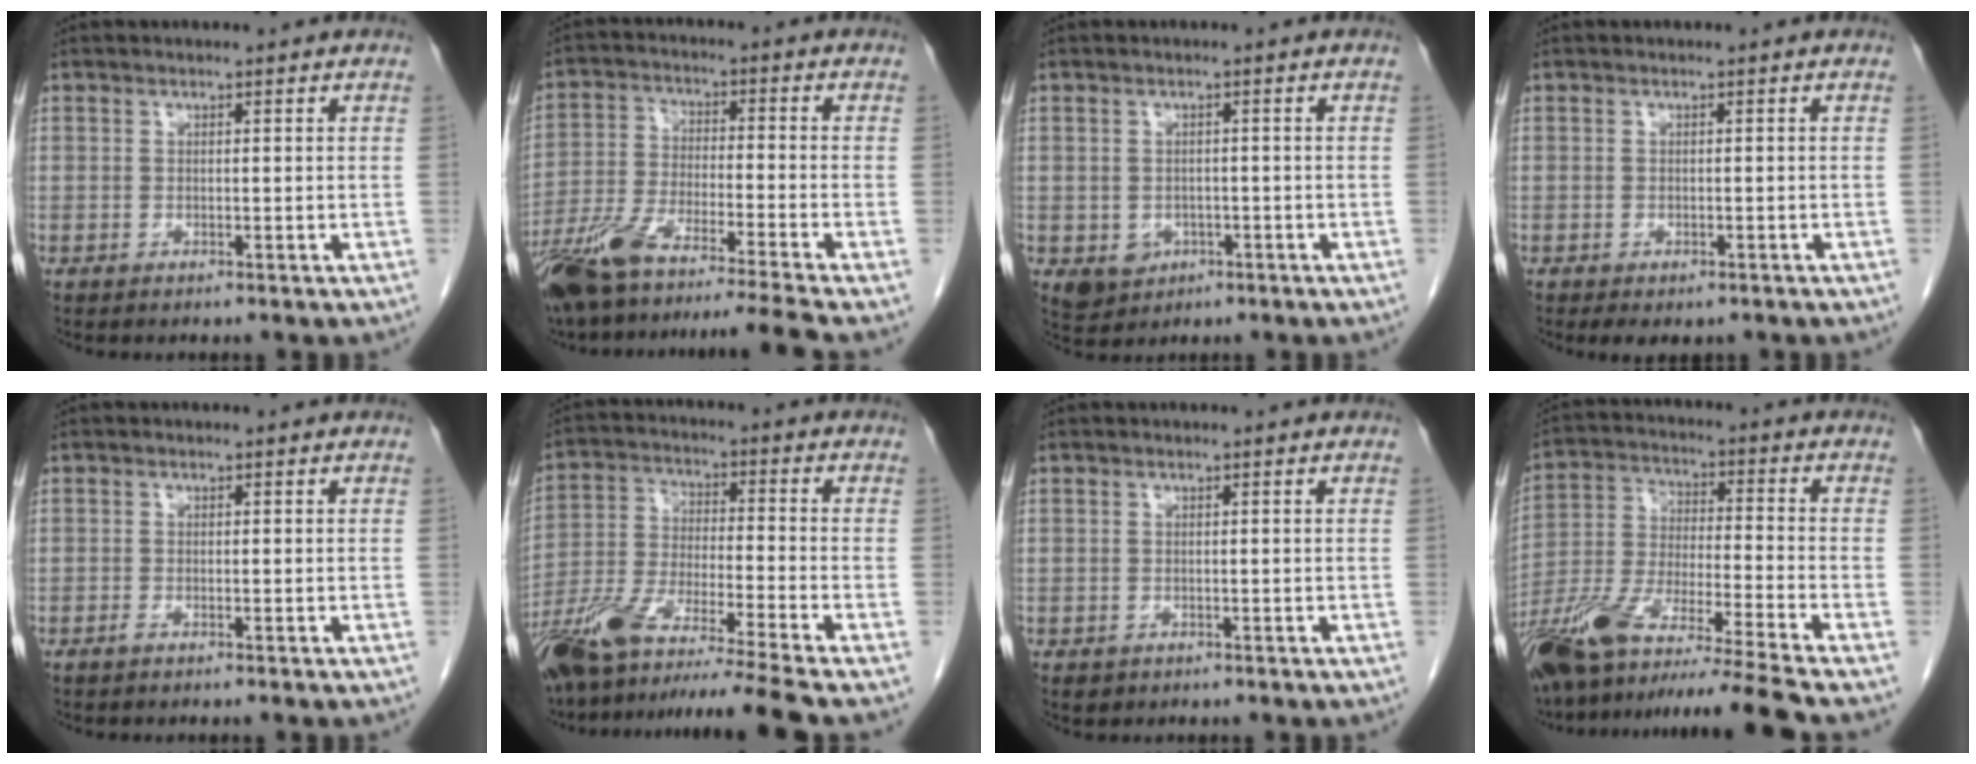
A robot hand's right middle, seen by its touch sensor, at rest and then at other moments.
{"total": 16.5, "force": [-13.7, -1.3, 9.1], "torque": [-0.184, -0.030, -0.239]}
{"total": 4.3, "force": [-1.6, 3.7, 1.5], "torque": [-0.027, -0.001, -0.013]}
{"total": 3.3, "force": [-2.3, 1.7, 1.6], "torque": [-0.015, -0.003, -0.027]}
{"total": 0.6, "force": [-0.5, -0.2, 0.3], "torque": [-0.008, 0.000, -0.010]}
{"total": 17.3, "force": [-14.7, -2.1, 9.0], "torque": [-0.185, -0.035, -0.261]}
{"total": 1.0, "force": [-0.5, 0.8, 0.3], "torque": [-0.009, 0.002, -0.001]}
{"total": 20.1, "force": [-16.8, -1.8, 10.9], "torque": [-0.210, -0.037, -0.301]}